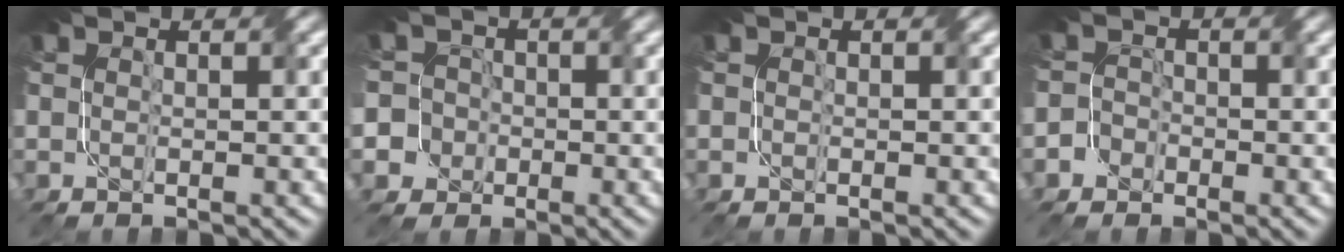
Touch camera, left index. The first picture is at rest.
{"total": 5.8, "force": [-2.7, 5.1, 0.5], "torque": [-0.011, 0.009, -0.074]}
{"total": 0.0}
{"total": 1.9, "force": [-1.6, 1.1, -0.1], "torque": [0.023, 0.007, -0.030]}